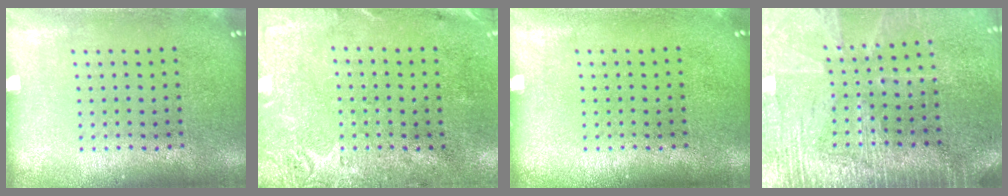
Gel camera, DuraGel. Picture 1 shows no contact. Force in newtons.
{"total": 2.8, "press": 2.2, "slide": 1.8}
{"total": 0.0}
{"total": 3.5, "press": 3.3, "slide": 1.3}